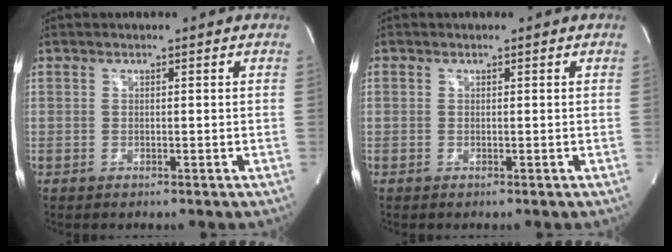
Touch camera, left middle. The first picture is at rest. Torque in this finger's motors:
{"motor_torque": [0.17, -0.19, 0.06, -0.01]}